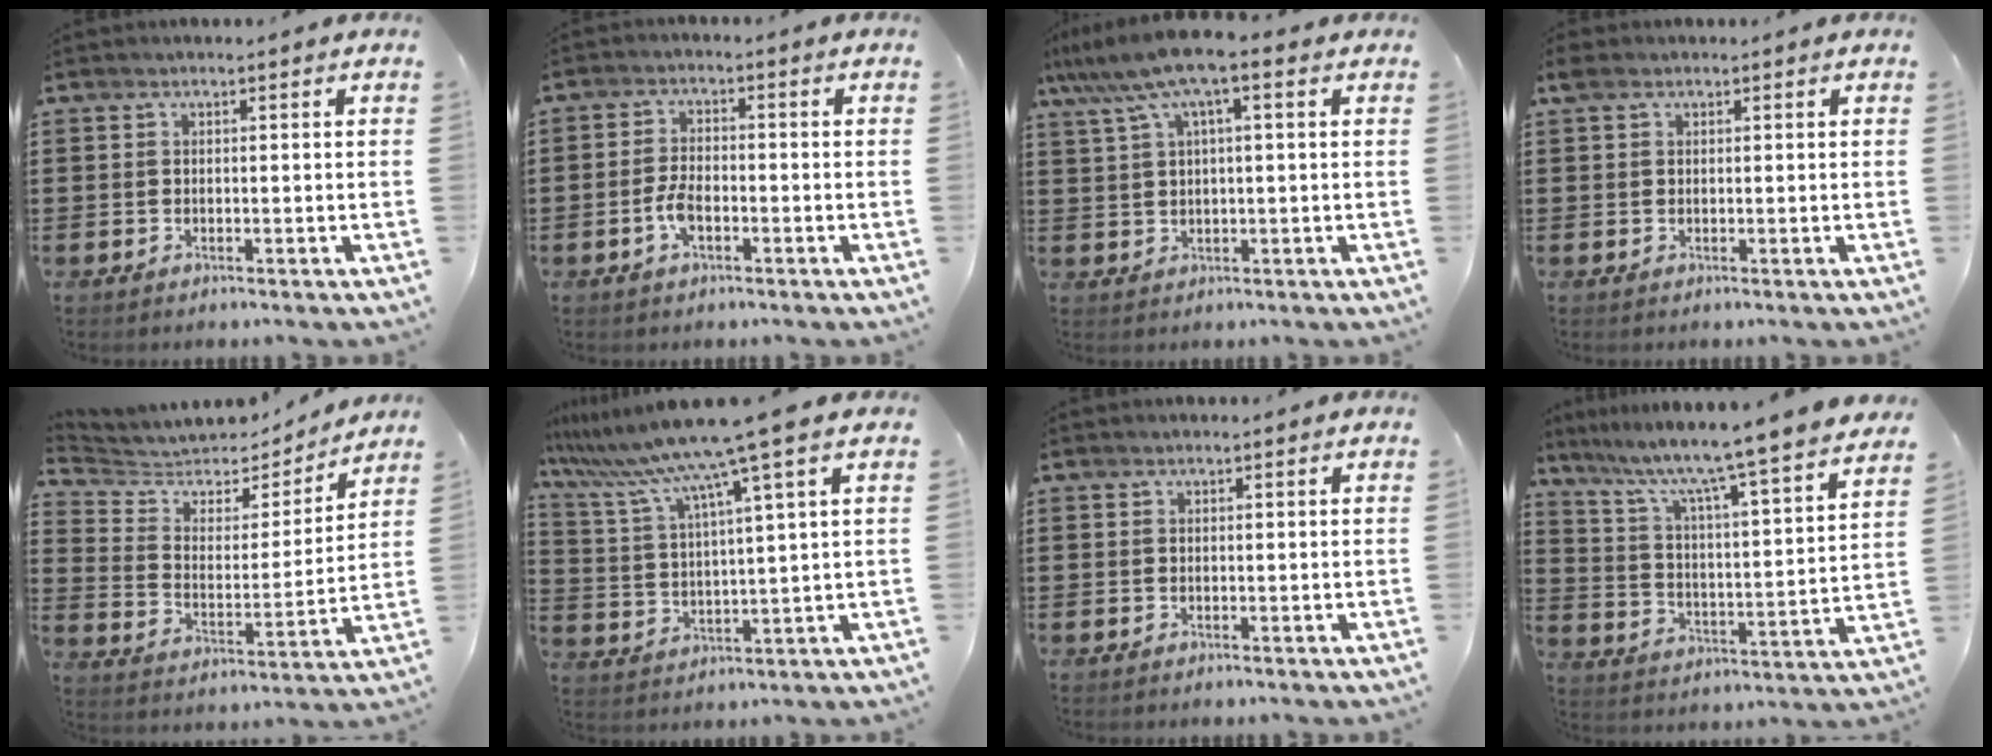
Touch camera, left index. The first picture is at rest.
{"total": 3.9, "force": [-1.4, 1.8, 3.2], "torque": [-0.086, -0.005, -0.032]}
{"total": 7.1, "force": [3.3, 0.8, 6.3], "torque": [-0.140, -0.010, 0.052]}
{"total": 1.0, "force": [0.4, 0.7, 0.6], "torque": [-0.015, 0.006, 0.007]}
{"total": 5.5, "force": [5.0, 2.1, 0.7], "torque": [-0.049, -0.037, 0.082]}
{"total": 10.8, "force": [8.2, -0.9, 6.9], "torque": [-0.164, -0.043, 0.132]}
{"total": 0.0}
{"total": 7.9, "force": [6.7, -1.0, 4.1], "torque": [-0.108, -0.064, 0.101]}